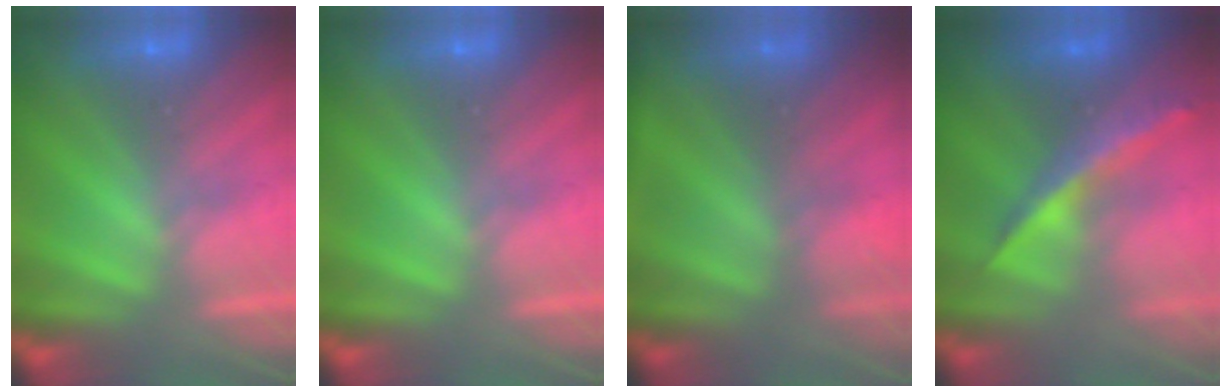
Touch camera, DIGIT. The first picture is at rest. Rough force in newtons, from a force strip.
{"total": 0.0}
{"total": 6.4}
{"total": 7.3}